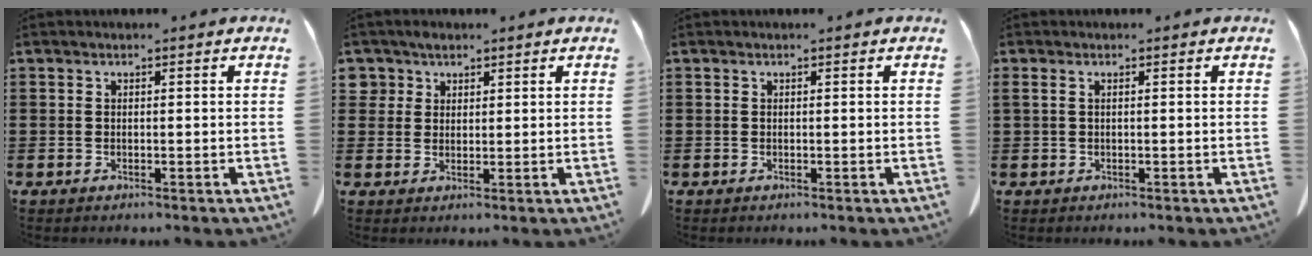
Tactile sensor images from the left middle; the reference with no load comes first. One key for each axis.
{"total": 2.8, "fx": 2.0, "fy": 2.0, "fz": 0.5, "tx": -0.020, "ty": 0.008, "tz": 0.038}
{"total": 0.0}
{"total": 0.7, "fx": 0.1, "fy": 0.1, "fz": 0.7, "tx": -0.015, "ty": -0.002, "tz": 0.003}